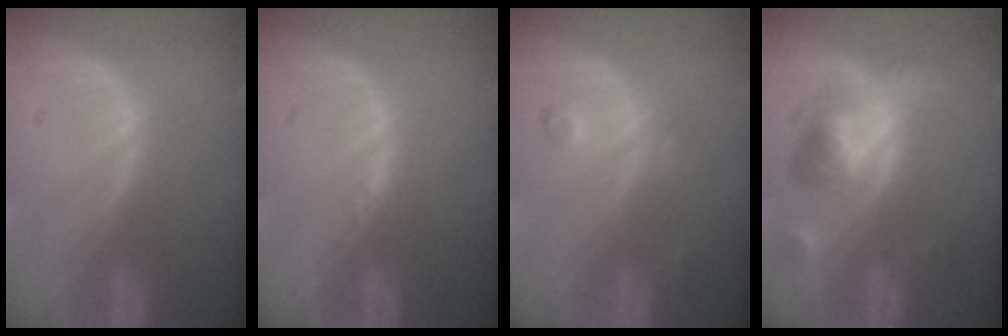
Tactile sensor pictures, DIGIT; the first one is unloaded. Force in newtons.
{"total": 0.8, "press": 0.6, "slide": 0.4}
{"total": 2.5, "press": 2.1, "slide": 1.3}
{"total": 5.9, "press": 5.5, "slide": 2.1}